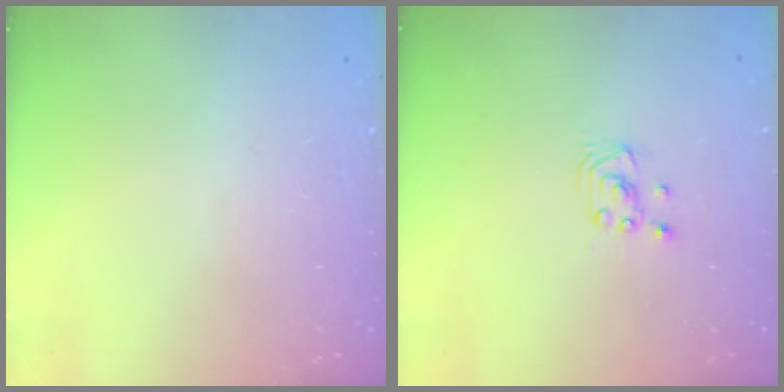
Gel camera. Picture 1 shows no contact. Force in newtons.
{"total": 2.2, "press": 2.2, "slide": 0.2}